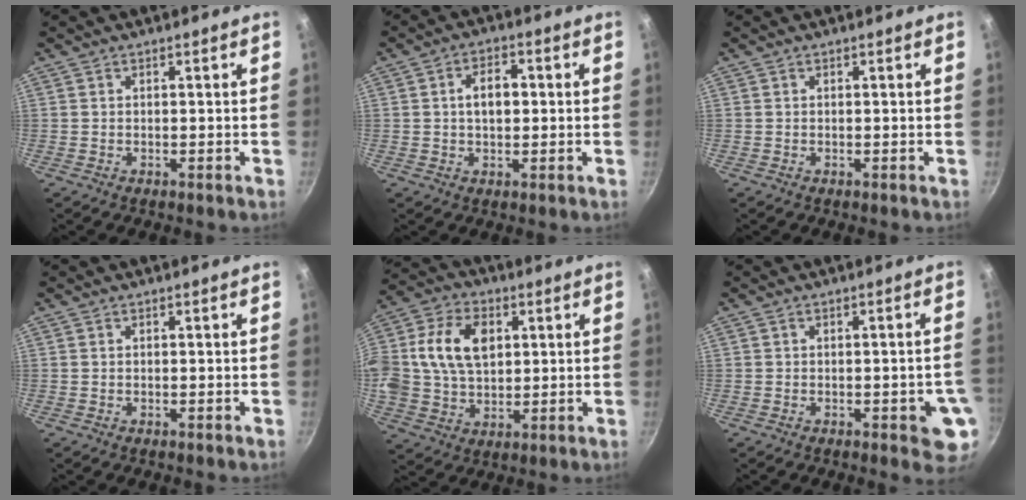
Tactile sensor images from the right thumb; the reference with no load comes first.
{"total": 5.6, "force": [0.5, 3.5, 4.4], "torque": [-0.053, 0.016, 0.005]}
{"total": 0.0}
{"total": 0.0}
{"total": 16.2, "force": [3.3, 11.4, 11.1], "torque": [-0.205, 0.015, 0.053]}
{"total": 6.9, "force": [-2.0, 2.7, 6.0], "torque": [-0.048, 0.008, -0.023]}